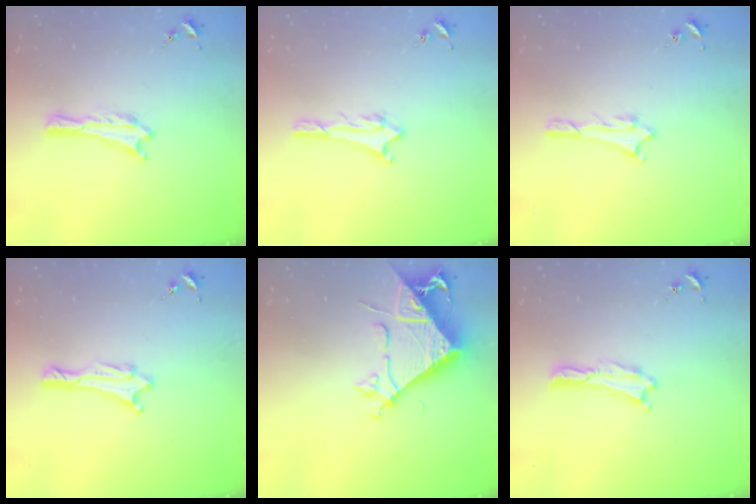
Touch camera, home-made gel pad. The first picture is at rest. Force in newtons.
{"total": 1.6, "press": 1.6, "slide": 0.1}
{"total": 1.1, "press": 1.1, "slide": 0.1}
{"total": 1.1, "press": 1.1, "slide": 0.1}
{"total": 8.7, "press": 8.6, "slide": 1.1}
{"total": 0.0}